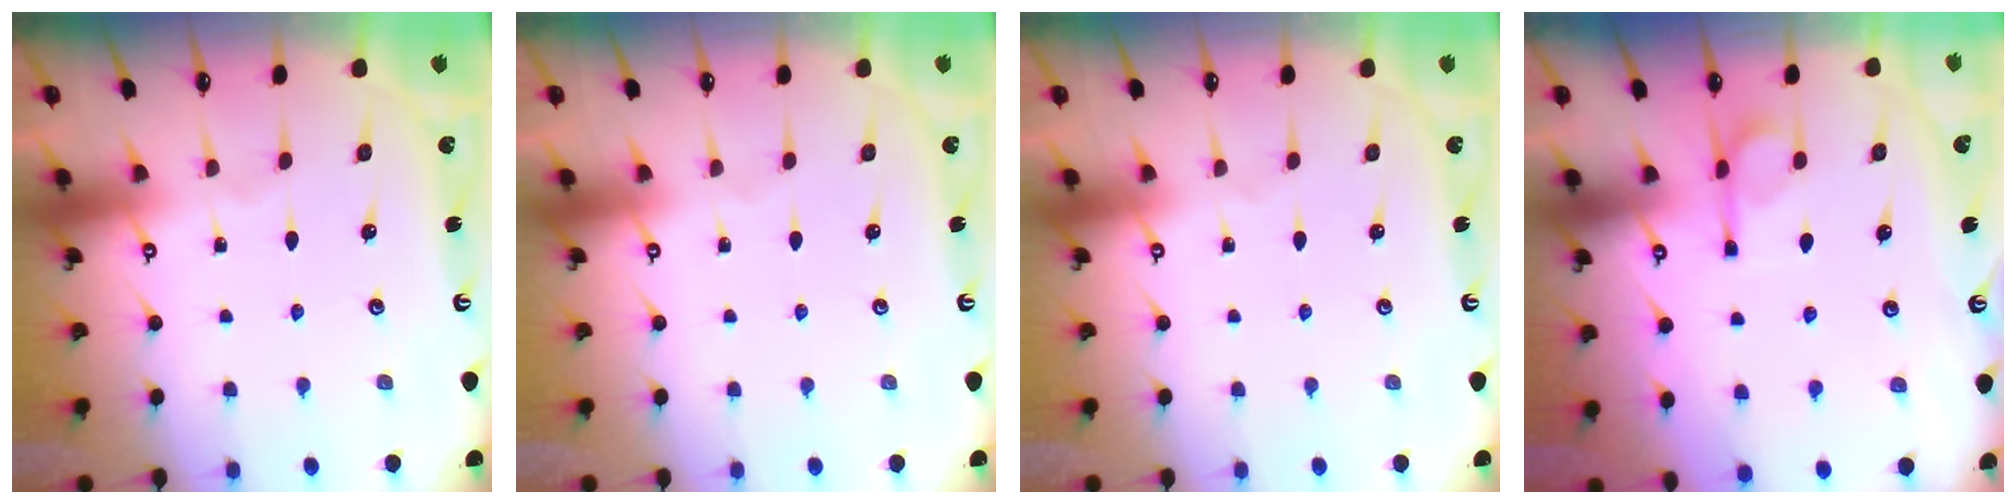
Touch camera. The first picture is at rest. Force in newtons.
{"total": 0.0}
{"total": 0.0}
{"total": 6.2, "press": 6.2, "slide": 0.8}